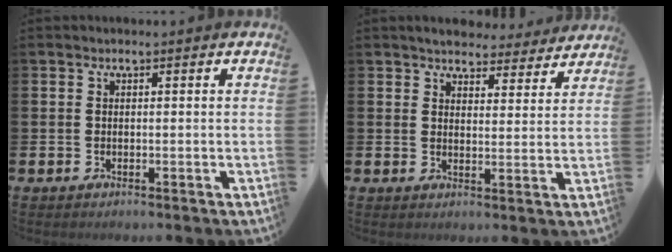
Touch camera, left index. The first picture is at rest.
{"total": 4.4, "force": [4.3, 1.2, 0.1], "torque": [-0.005, -0.031, 0.072]}